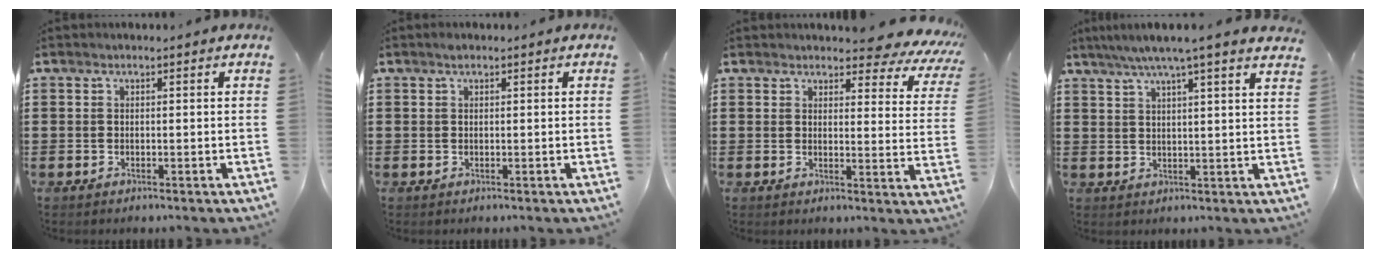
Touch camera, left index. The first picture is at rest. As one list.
[{"total": 0.8, "force": [0.5, 0.3, 0.5], "torque": [-0.011, 0.004, 0.009]}, {"total": 4.7, "force": [4.3, 1.0, 1.6], "torque": [-0.034, -0.025, 0.073]}, {"total": 5.2, "force": [4.1, -0.5, 3.2], "torque": [-0.074, -0.013, 0.069]}]